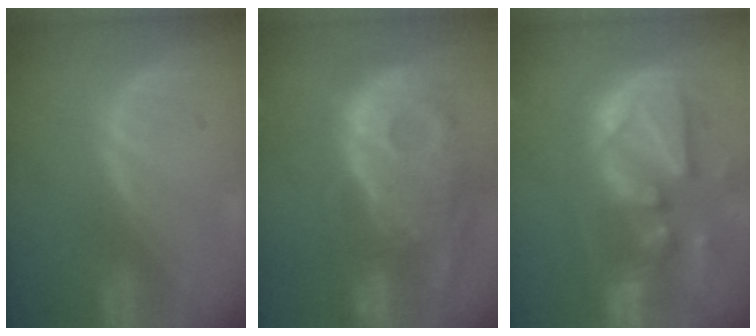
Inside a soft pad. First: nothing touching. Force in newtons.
{"total": 13.7, "press": 11.8, "slide": 6.8}
{"total": 13.3, "press": 11.4, "slide": 6.9}